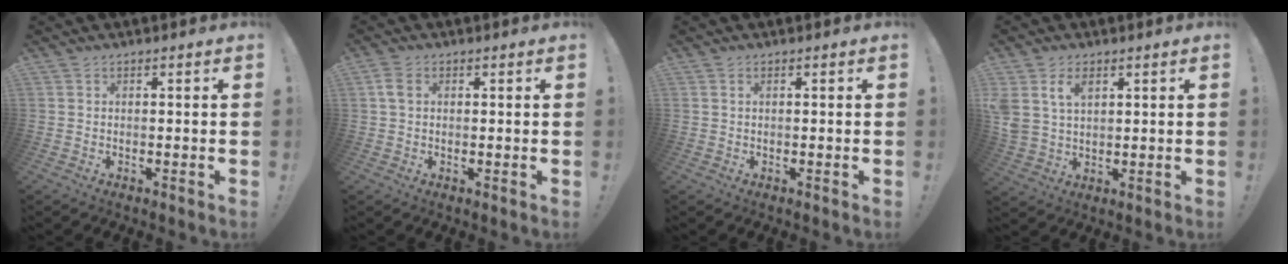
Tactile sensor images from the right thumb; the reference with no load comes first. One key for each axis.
{"total": 3.4, "fx": 1.1, "fy": 2.1, "fz": 2.4, "tx": -0.038, "ty": 0.002, "tz": 0.020}
{"total": 0.5, "fx": 0.3, "fy": 0.1, "fz": 0.4, "tx": -0.011, "ty": 0.002, "tz": 0.005}
{"total": 7.3, "fx": 3.5, "fy": 4.7, "fz": 4.3, "tx": -0.091, "ty": -0.010, "tz": 0.065}